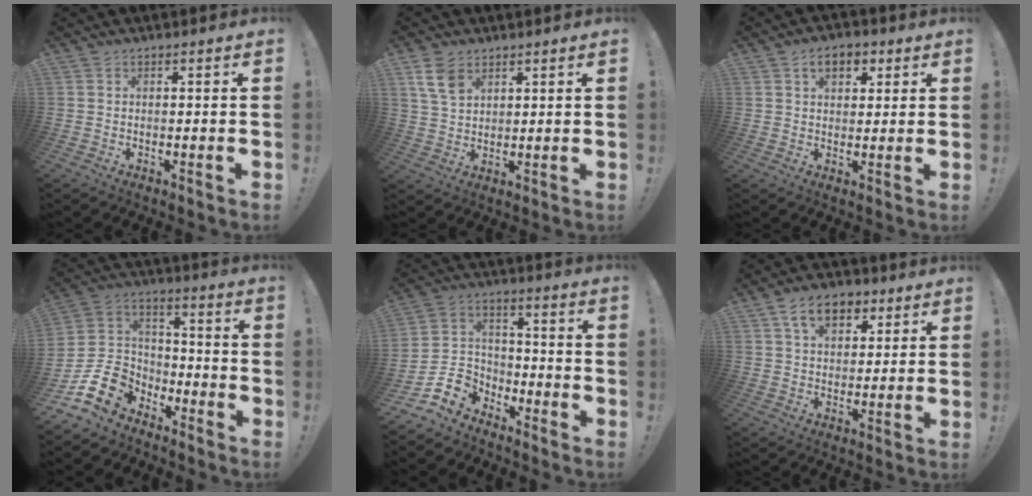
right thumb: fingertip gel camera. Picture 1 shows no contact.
{"total": 7.9, "force": [4.3, 5.0, 4.3], "torque": [-0.076, -0.015, 0.084]}
{"total": 6.6, "force": [2.8, 4.3, 4.1], "torque": [-0.050, 0.001, 0.048]}
{"total": 14.8, "force": [-8.6, 10.5, 5.9], "torque": [-0.102, 0.056, -0.151]}
{"total": 11.2, "force": [-7.9, 7.2, 3.5], "torque": [-0.066, 0.050, -0.147]}
{"total": 10.6, "force": [5.1, 6.9, 6.1], "torque": [-0.088, -0.006, 0.095]}